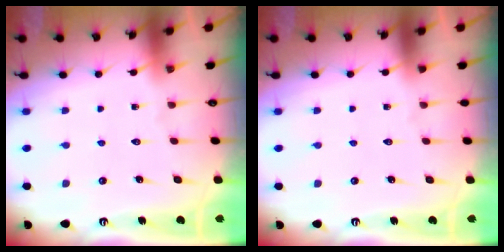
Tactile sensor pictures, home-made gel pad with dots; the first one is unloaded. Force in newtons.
{"total": 0.0}